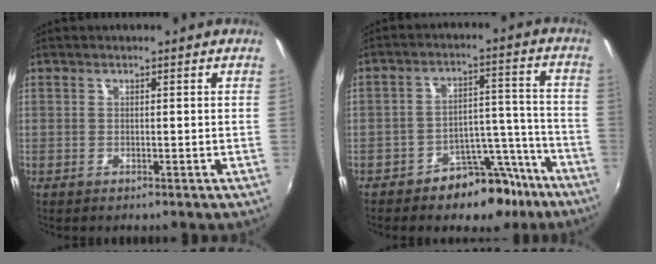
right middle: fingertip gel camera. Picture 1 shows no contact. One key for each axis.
{"total": 10.8, "fx": -8.1, "fy": 6.0, "fz": 3.9, "tx": -0.041, "ty": 0.041, "tz": -0.103}